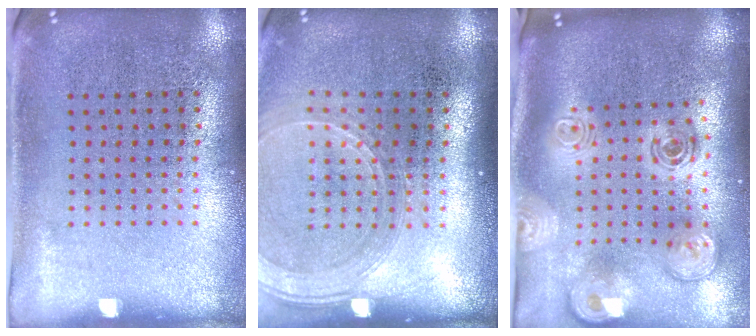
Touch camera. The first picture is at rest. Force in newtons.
{"total": 1.7, "press": 1.5, "slide": 0.7}
{"total": 3.1, "press": 2.1, "slide": 2.3}